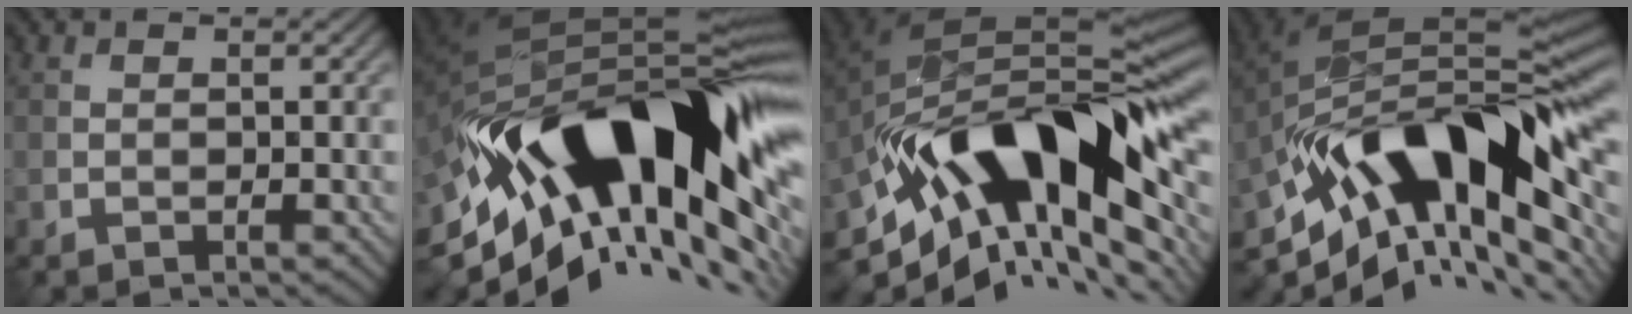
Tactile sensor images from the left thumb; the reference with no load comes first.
{"total": 20.9, "force": [-4.9, 8.5, 18.4], "torque": [-0.308, 0.004, -0.097]}
{"total": 18.2, "force": [-5.9, 8.1, 15.2], "torque": [-0.261, 0.007, -0.112]}
{"total": 17.3, "force": [-5.5, 7.7, 14.5], "torque": [-0.240, 0.013, -0.107]}